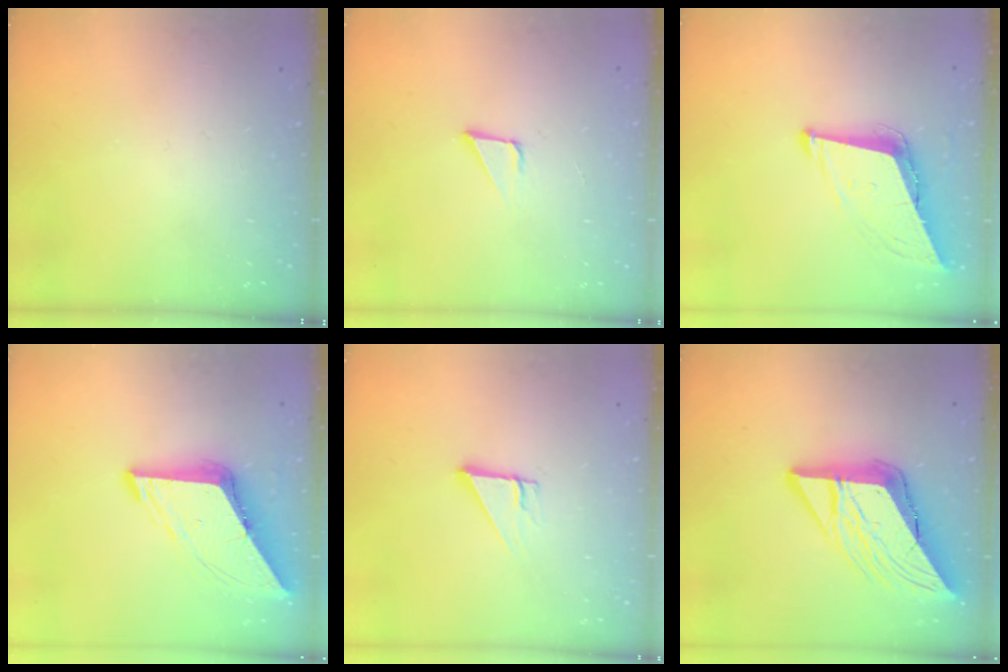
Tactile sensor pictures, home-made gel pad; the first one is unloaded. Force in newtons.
{"total": 2.2, "press": 2.2, "slide": 0.2}
{"total": 9.2, "press": 8.8, "slide": 2.7}
{"total": 9.9, "press": 9.9, "slide": 1.1}
{"total": 4.2, "press": 4.2, "slide": 0.3}
{"total": 17.8, "press": 17.7, "slide": 2.2}